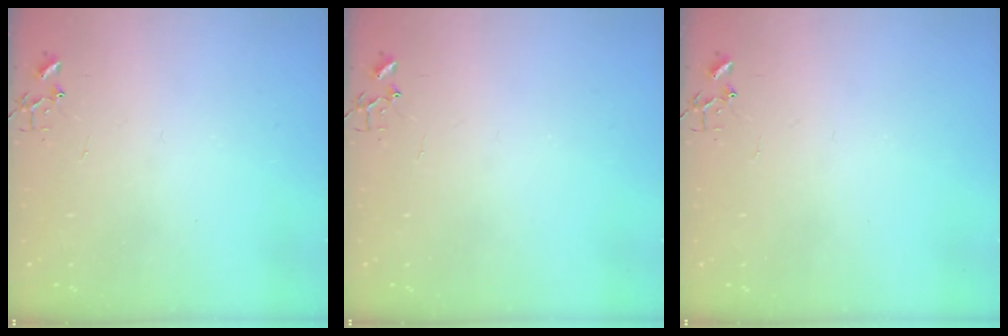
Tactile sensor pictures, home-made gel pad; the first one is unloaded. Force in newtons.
{"total": 0.0}
{"total": 0.0}